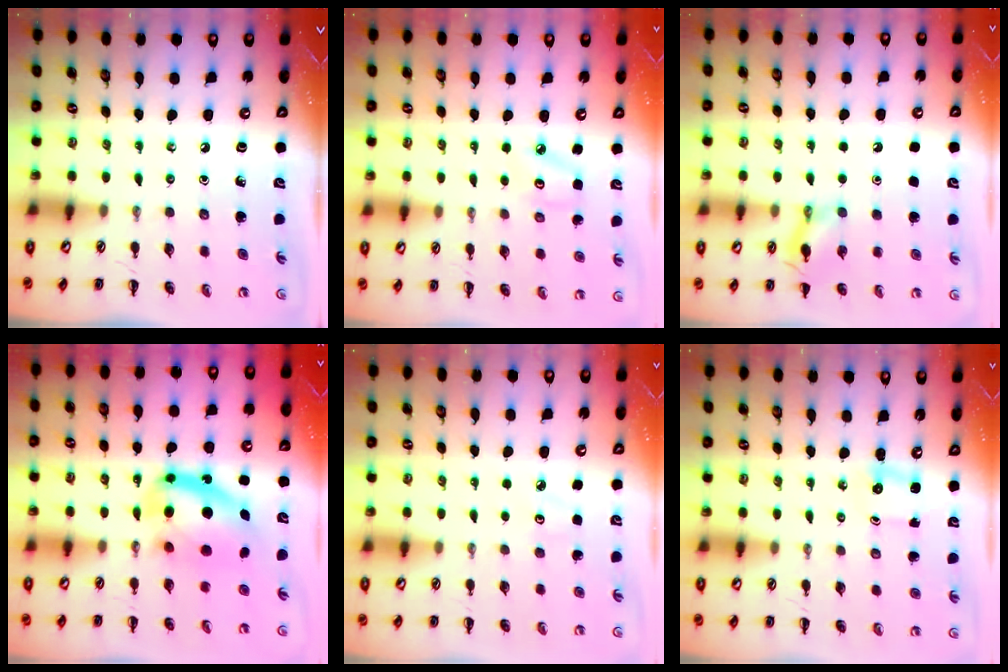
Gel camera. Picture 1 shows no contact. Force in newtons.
{"total": 4.8, "press": 4.6, "slide": 1.4}
{"total": 1.6, "press": 1.6, "slide": 0.1}
{"total": 12.4, "press": 12.0, "slide": 3.0}
{"total": 2.8, "press": 2.7, "slide": 0.8}
{"total": 1.3, "press": 1.2, "slide": 0.3}